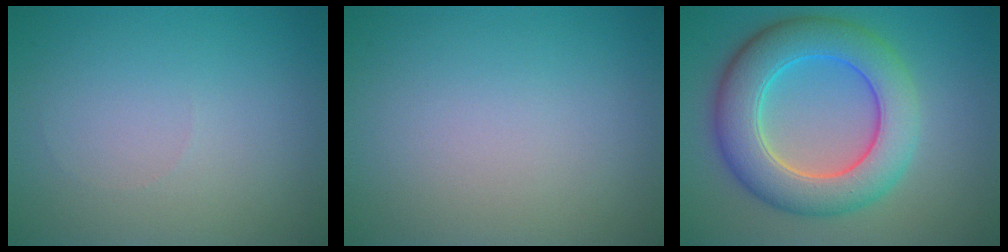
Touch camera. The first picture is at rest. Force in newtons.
{"total": 0.0}
{"total": 8.5, "press": 8.4, "slide": 0.4}